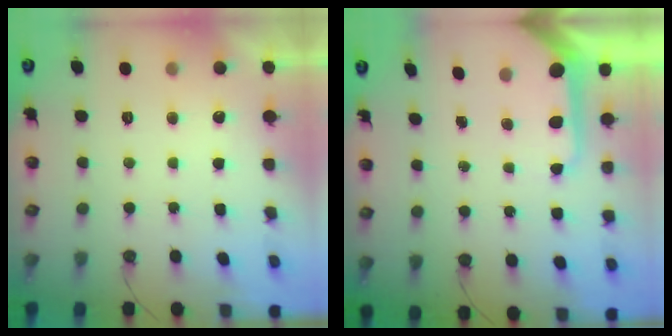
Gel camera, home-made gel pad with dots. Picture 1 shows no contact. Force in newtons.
{"total": 9.7, "press": 9.7, "slide": 1.0}